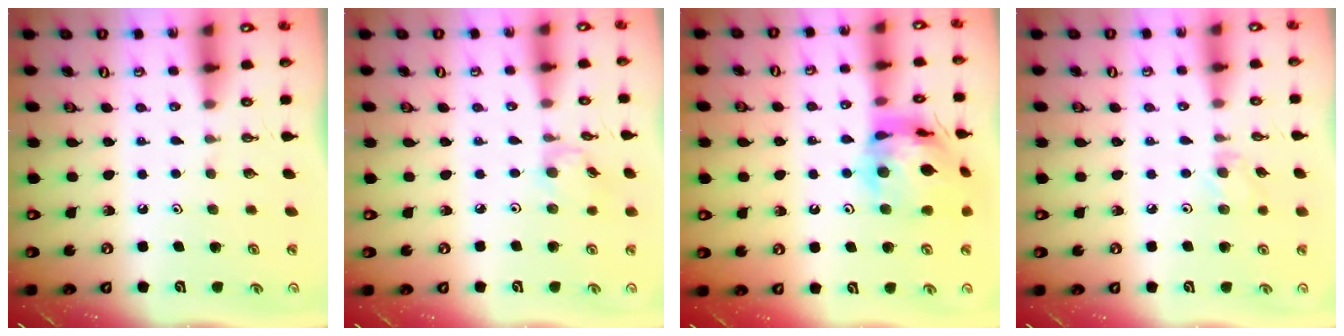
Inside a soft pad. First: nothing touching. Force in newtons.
{"total": 3.7, "press": 3.7, "slide": 0.5}
{"total": 16.8, "press": 16.7, "slide": 1.8}
{"total": 4.6, "press": 4.5, "slide": 0.6}